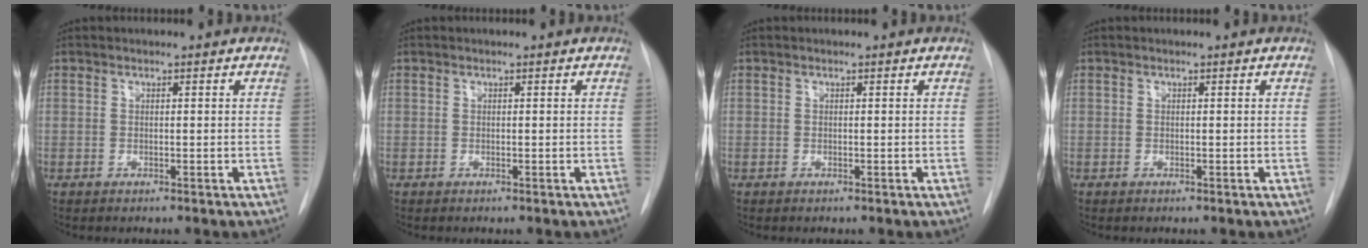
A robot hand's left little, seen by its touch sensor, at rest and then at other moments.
{"total": 0.0}
{"total": 0.0}
{"total": 0.0}